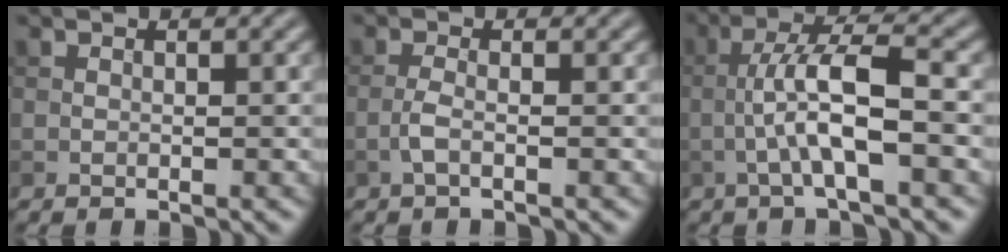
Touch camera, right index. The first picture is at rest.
{"total": 1.6, "force": [-0.6, 0.4, 1.4], "torque": [-0.032, 0.002, -0.016]}
{"total": 5.9, "force": [-1.3, 1.0, 5.7], "torque": [-0.106, 0.018, -0.028]}